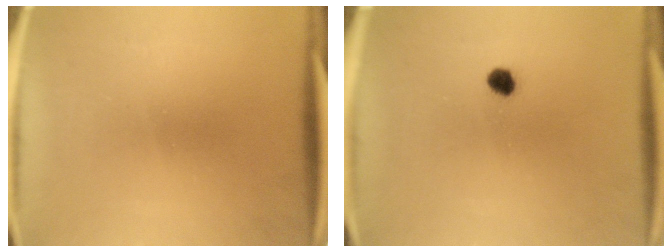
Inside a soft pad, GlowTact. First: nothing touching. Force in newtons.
{"total": 2.2}